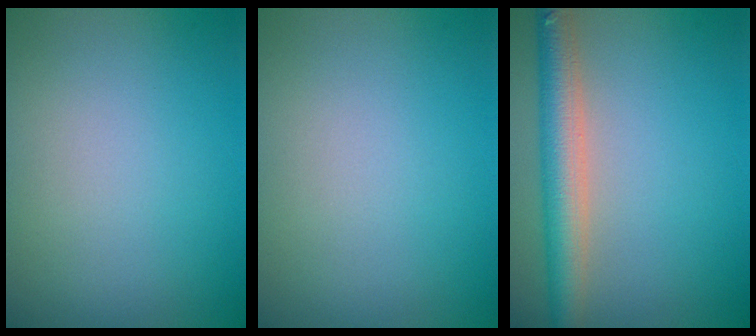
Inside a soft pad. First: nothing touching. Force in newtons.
{"total": 0.0}
{"total": 5.0, "press": 5.0, "slide": 0.2}